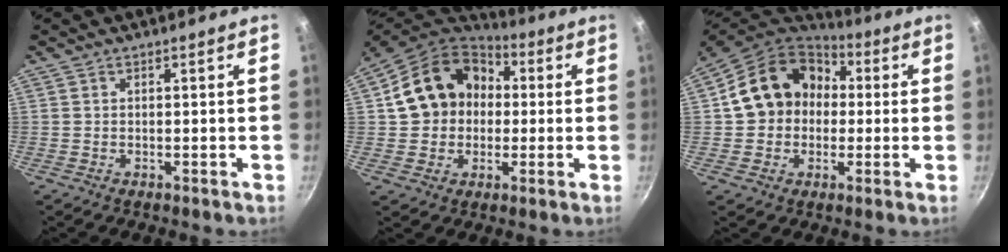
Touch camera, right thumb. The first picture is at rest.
{"total": 17.0, "force": [2.1, 14.1, 9.2], "torque": [-0.135, 0.040, 0.028]}
{"total": 16.6, "force": [1.7, 13.9, 8.8], "torque": [-0.122, 0.041, 0.019]}